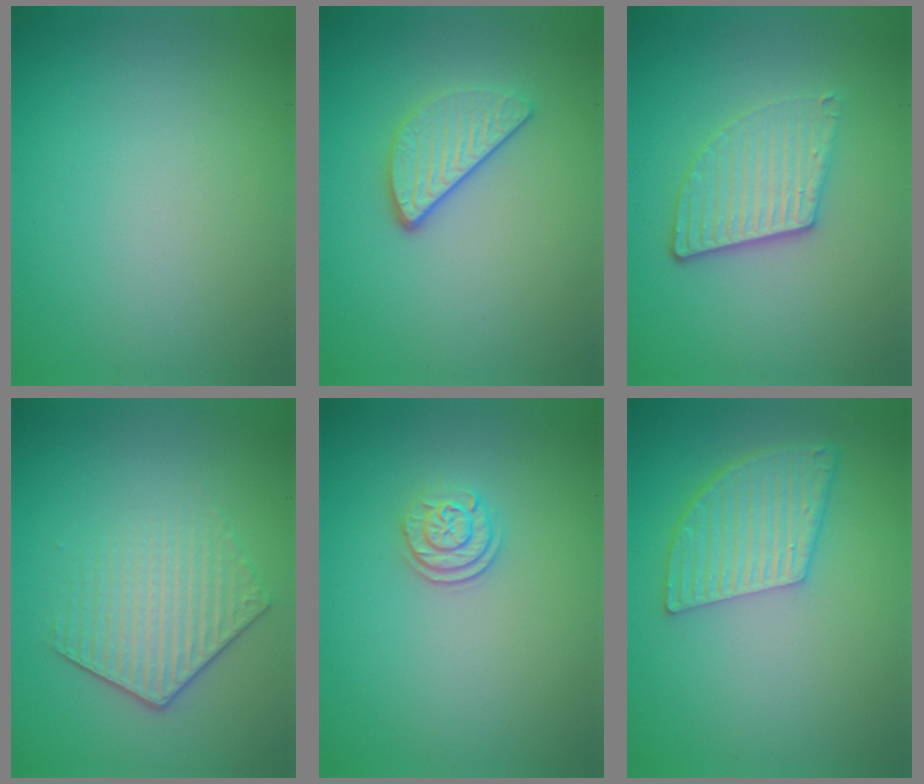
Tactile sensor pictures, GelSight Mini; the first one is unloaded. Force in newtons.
{"total": 3.0, "press": 2.5, "slide": 1.6}
{"total": 3.8, "press": 3.2, "slide": 2.0}
{"total": 4.0, "press": 3.2, "slide": 2.3}
{"total": 2.0, "press": 1.8, "slide": 0.9}
{"total": 5.8, "press": 4.3, "slide": 3.8}